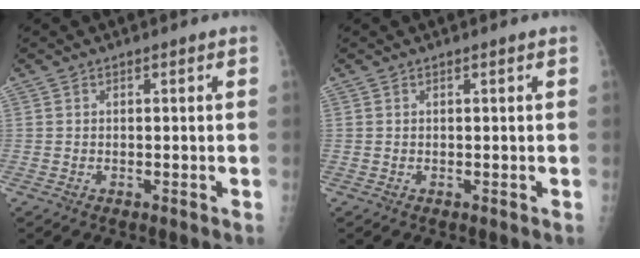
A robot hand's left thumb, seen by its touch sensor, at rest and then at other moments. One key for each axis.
{"total": 0.0}